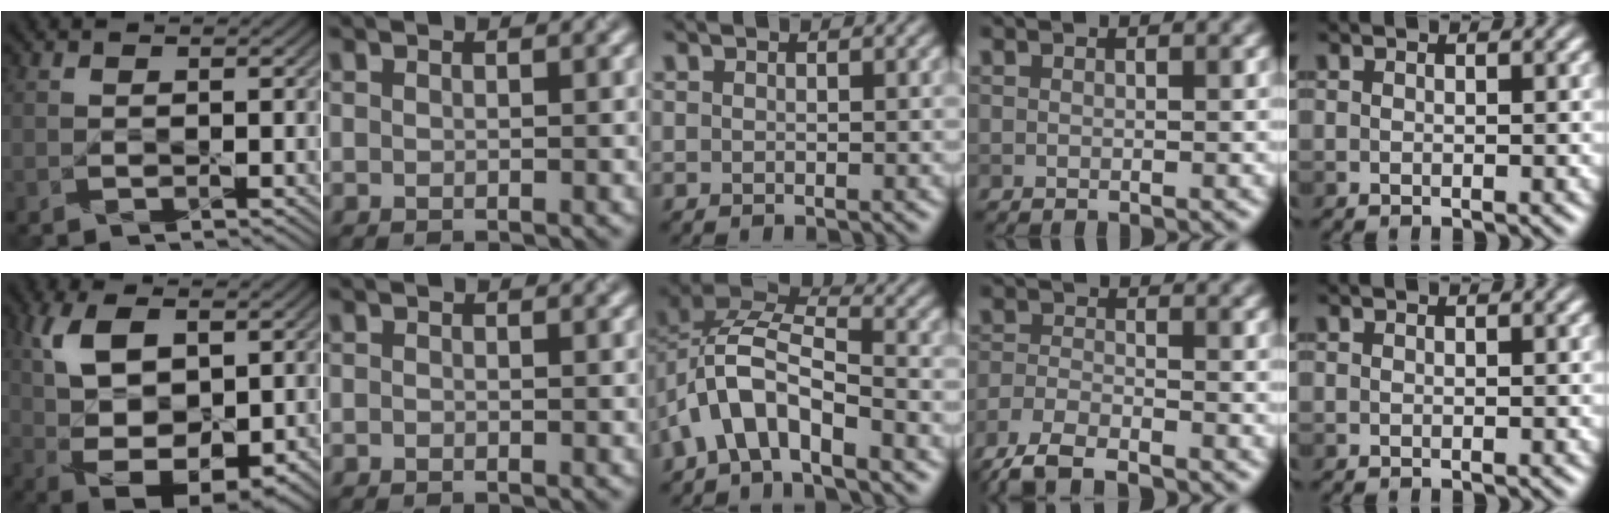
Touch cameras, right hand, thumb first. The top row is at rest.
{"thumb": {"total": 11.9, "force": [2.6, 6.0, 10.0], "torque": [-0.204, -0.004, 0.052]}, "middle": {"total": 7.6, "force": [-3.3, 3.8, 5.7], "torque": [-0.118, 0.009, -0.074]}, "ring": {"total": 5.4, "force": [-4.6, 1.4, 2.5], "torque": [-0.048, -0.008, -0.098]}}